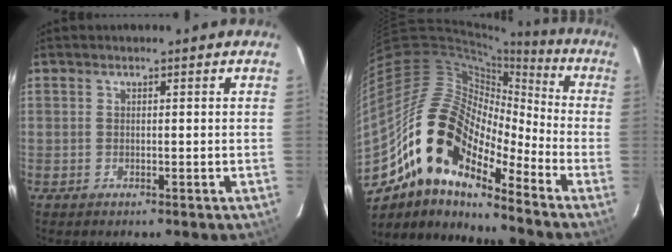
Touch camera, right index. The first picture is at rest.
{"total": 17.4, "force": [-11.2, 6.7, 11.6], "torque": [-0.192, -0.012, -0.226]}